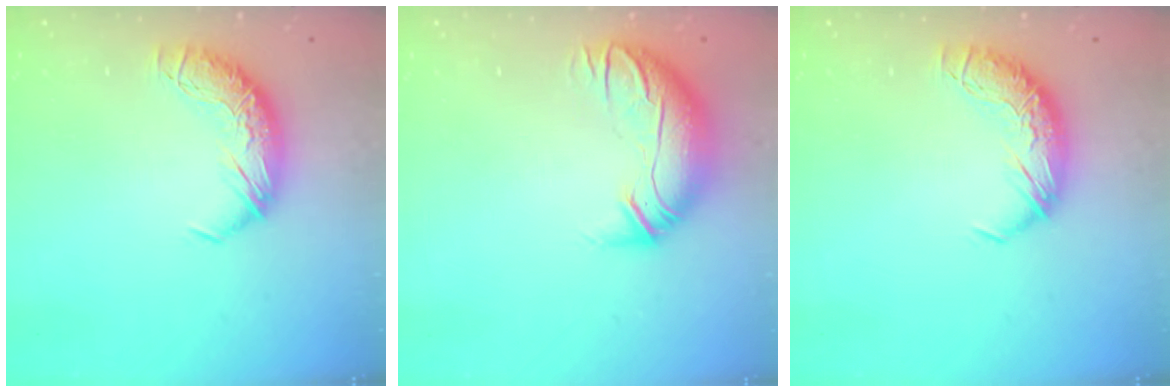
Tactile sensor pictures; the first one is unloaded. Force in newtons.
{"total": 2.9, "press": 0.3, "slide": 2.9}
{"total": 0.0}